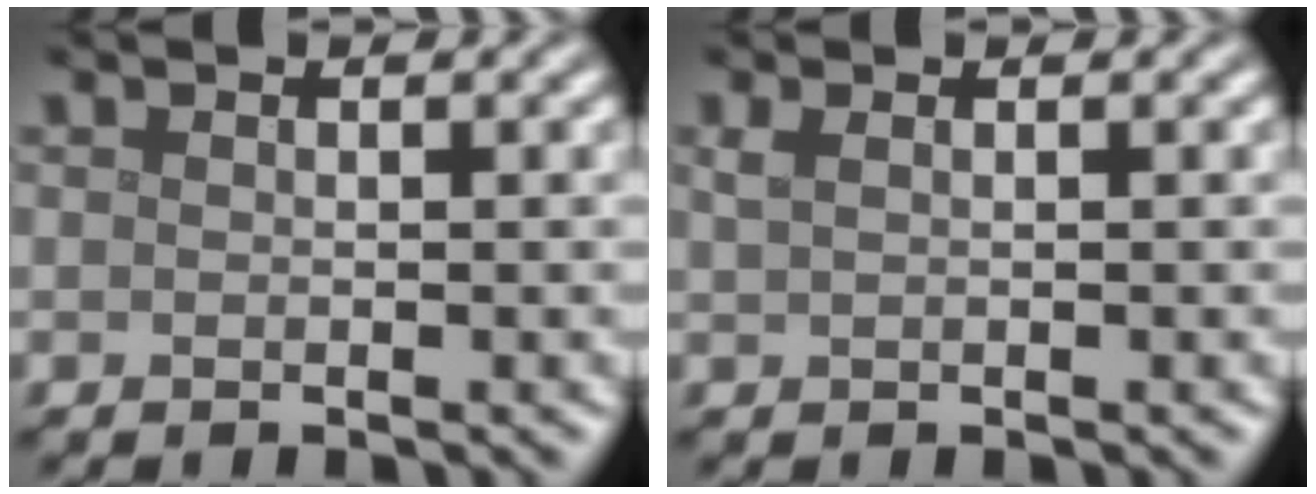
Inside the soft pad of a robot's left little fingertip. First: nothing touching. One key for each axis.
{"total": 1.1, "fx": 0.6, "fy": 0.4, "fz": 0.8, "tx": -0.014, "ty": 0.004, "tz": 0.011}